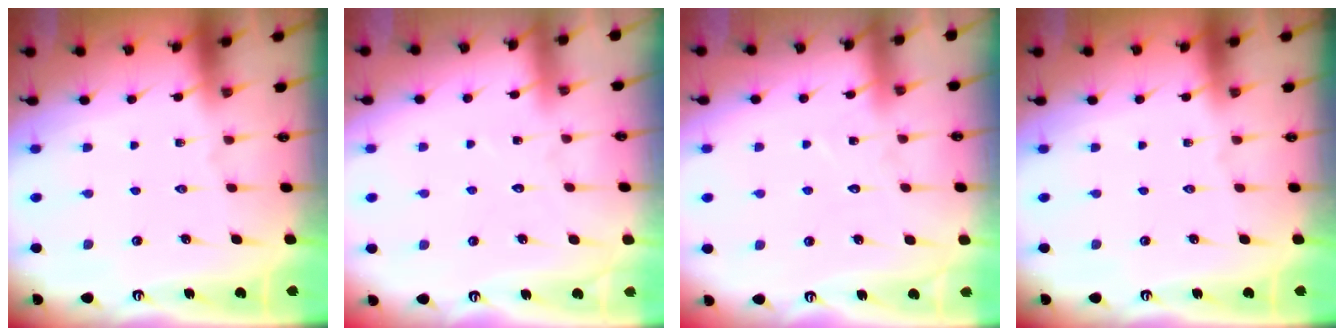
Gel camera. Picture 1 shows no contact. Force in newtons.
{"total": 5.3, "press": 5.3, "slide": 0.5}
{"total": 7.7, "press": 7.7, "slide": 0.6}
{"total": 0.0}